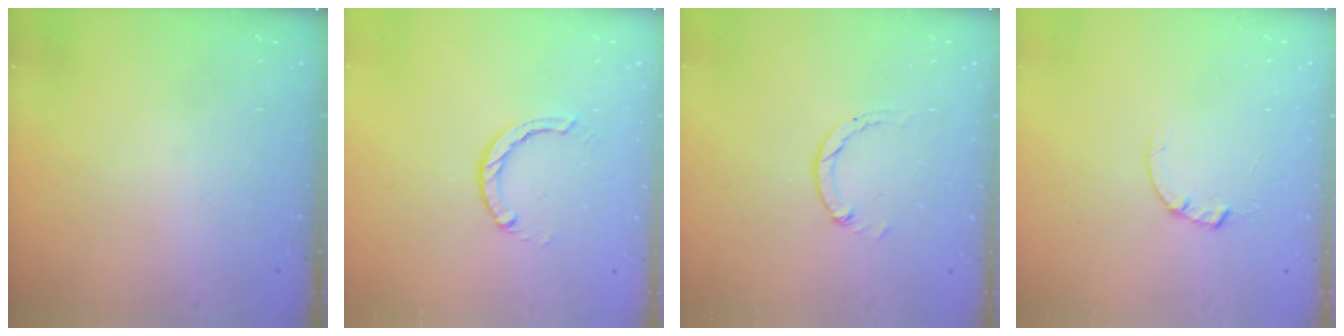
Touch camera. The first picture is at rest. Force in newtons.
{"total": 2.9, "press": 2.9, "slide": 0.4}
{"total": 1.3, "press": 1.2, "slide": 0.2}
{"total": 1.5, "press": 1.5, "slide": 0.3}